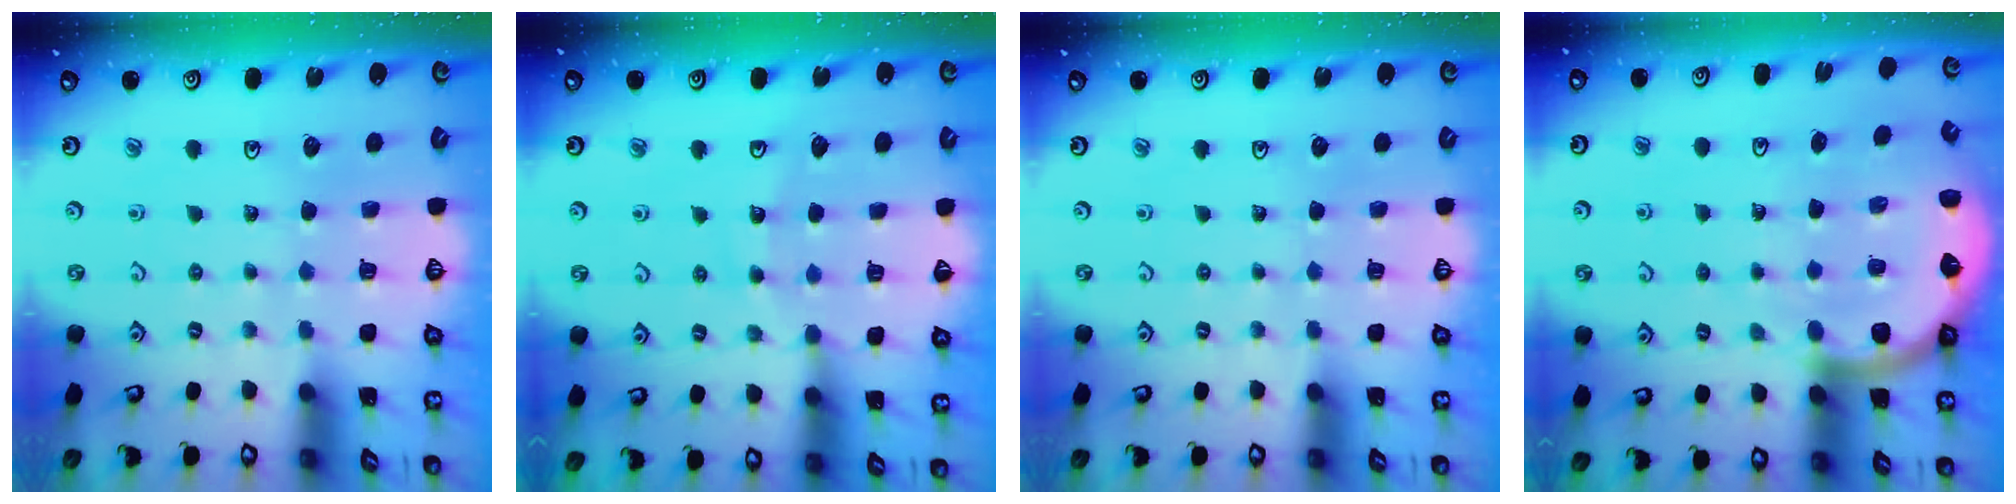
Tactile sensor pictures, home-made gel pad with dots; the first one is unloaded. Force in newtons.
{"total": 10.5, "press": 10.5, "slide": 1.3}
{"total": 0.0}
{"total": 8.6, "press": 8.4, "slide": 1.7}